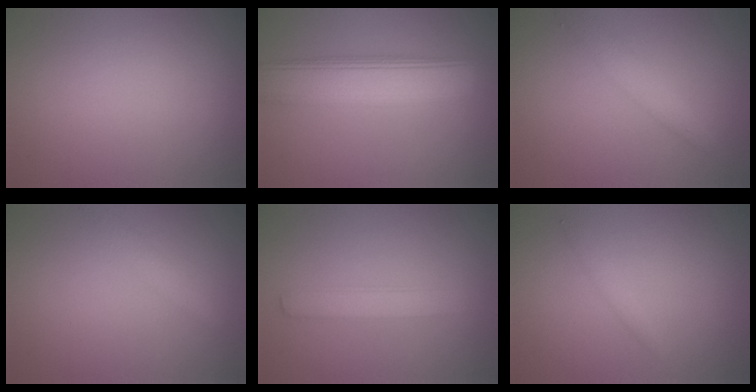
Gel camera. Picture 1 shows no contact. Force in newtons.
{"total": 7.6, "press": 7.6, "slide": 0.5}
{"total": 2.2, "press": 2.2, "slide": 0.1}
{"total": 1.4, "press": 1.4, "slide": 0.1}
{"total": 2.1, "press": 2.1, "slide": 0.1}
{"total": 0.8, "press": 0.8, "slide": 0.0}